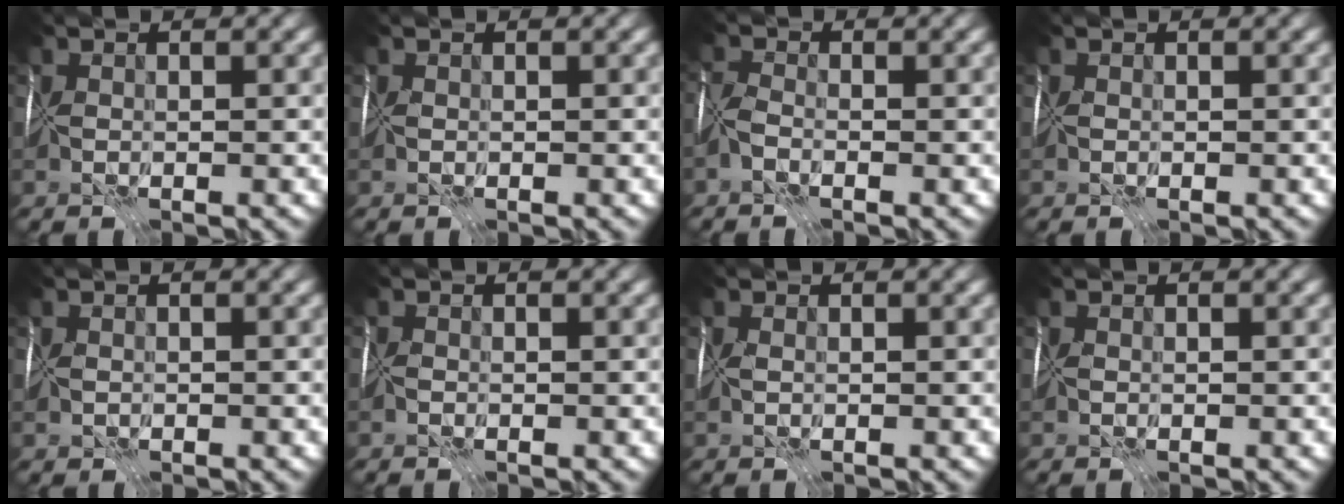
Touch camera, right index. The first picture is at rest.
{"total": 0.0}
{"total": 1.5, "force": [-1.4, -0.3, 0.2], "torque": [-0.002, 0.000, -0.033]}
{"total": 0.0}
{"total": 0.6, "force": [-0.2, 0.5, 0.3], "torque": [-0.006, -0.007, -0.001]}
{"total": 0.7, "force": [-0.7, 0.3, 0.1], "torque": [0.004, -0.003, -0.012]}
{"total": 0.0}
{"total": 0.0}